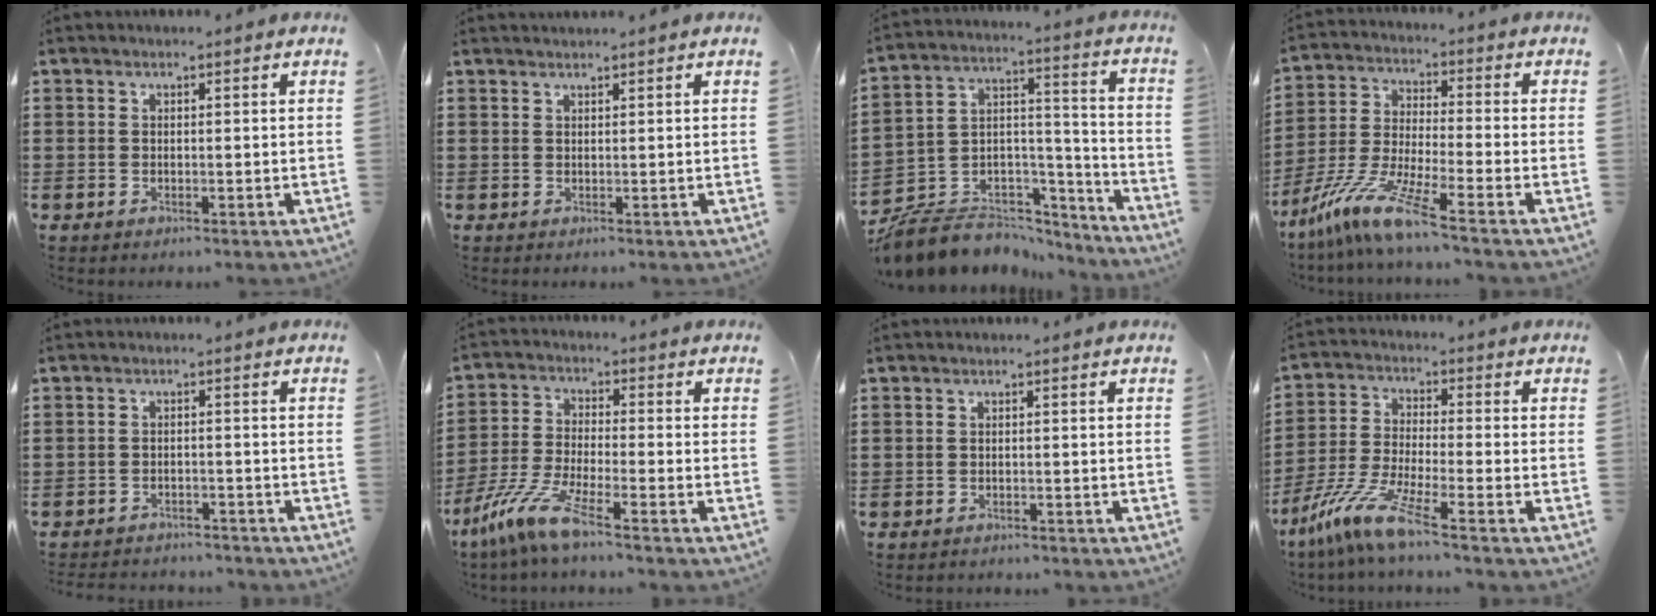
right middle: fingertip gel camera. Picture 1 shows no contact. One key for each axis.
{"total": 0.9, "fx": 0.9, "fy": -0.1, "fz": 0.0, "tx": -0.001, "ty": -0.003, "tz": 0.018}
{"total": 6.4, "fx": -5.6, "fy": 3.1, "fz": -0.5, "tx": -0.012, "ty": -0.010, "tz": -0.111}
{"total": 9.6, "fx": -7.3, "fy": 0.0, "fz": 6.2, "tx": -0.146, "ty": -0.018, "tz": -0.152}
{"total": 2.7, "fx": -2.6, "fy": 0.4, "fz": -0.2, "tx": -0.004, "ty": -0.002, "tz": -0.056}
{"total": 8.2, "fx": -6.1, "fy": 0.6, "fz": 5.4, "tx": -0.136, "ty": -0.021, "tz": -0.126}
{"total": 0.8, "fx": -0.8, "fy": 0.2, "fz": -0.2, "tx": 0.001, "ty": -0.001, "tz": -0.017}
{"total": 8.7, "fx": -6.5, "fy": 0.1, "fz": 5.8, "tx": -0.143, "ty": -0.022, "tz": -0.135}